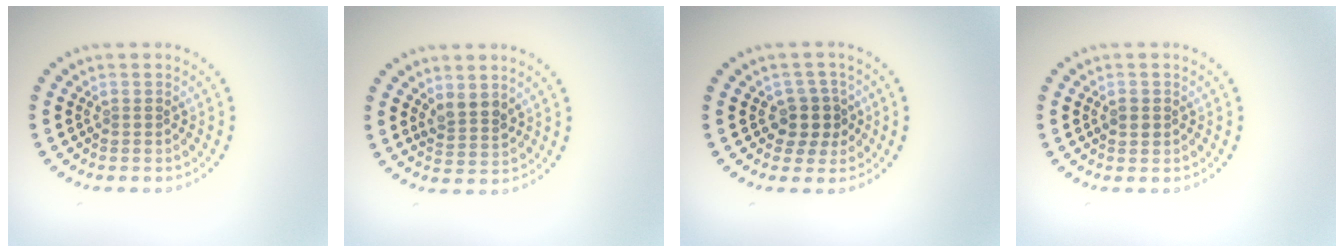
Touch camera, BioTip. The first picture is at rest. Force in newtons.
{"total": 2.2, "press": 2.0, "slide": 1.0}
{"total": 2.6, "press": 2.2, "slide": 1.4}
{"total": 1.1, "press": 1.1, "slide": 0.2}